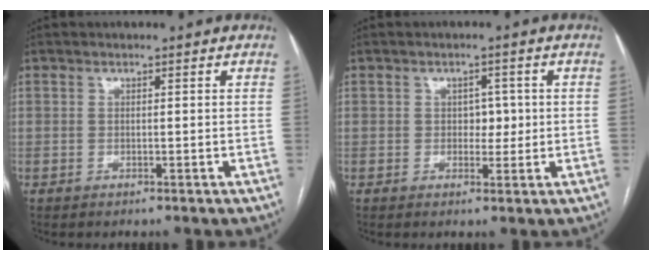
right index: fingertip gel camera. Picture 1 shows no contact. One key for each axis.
{"total": 2.7, "fx": 0.1, "fy": 1.9, "fz": 2.0, "tx": -0.018, "ty": 0.005, "tz": 0.003}